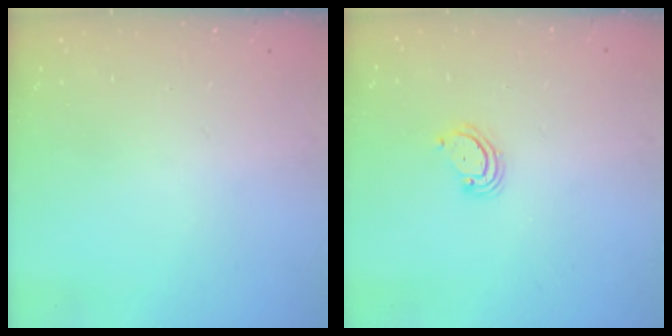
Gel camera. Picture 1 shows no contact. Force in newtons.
{"total": 2.9, "press": 2.9, "slide": 0.3}